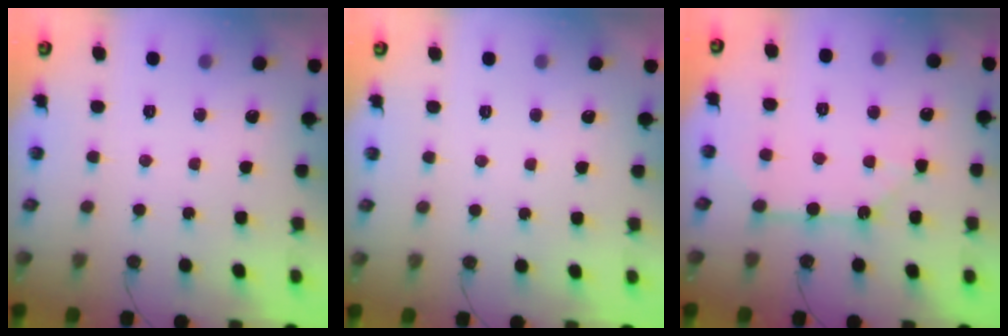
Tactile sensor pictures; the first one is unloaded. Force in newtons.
{"total": 0.0}
{"total": 8.1, "press": 8.1, "slide": 1.0}